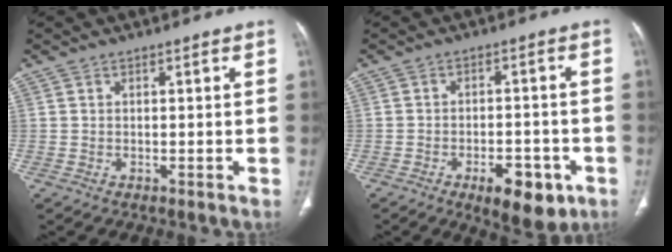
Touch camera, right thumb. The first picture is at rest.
{"total": 9.9, "force": [-4.8, 4.6, 7.4], "torque": [-0.085, 0.017, -0.060]}